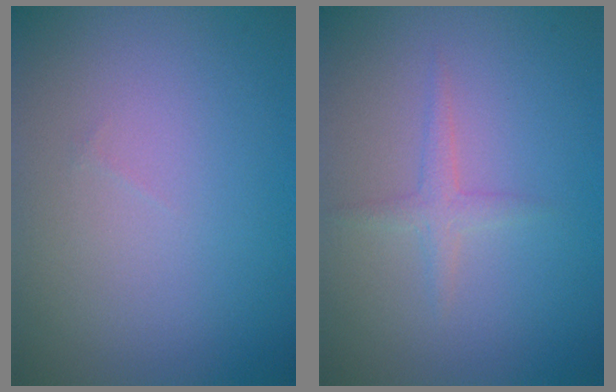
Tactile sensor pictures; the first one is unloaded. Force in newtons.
{"total": 1.4, "press": 1.4, "slide": 0.0}